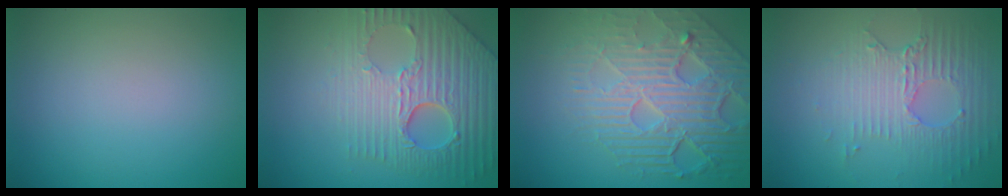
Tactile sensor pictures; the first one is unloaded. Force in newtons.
{"total": 7.2, "press": 5.7, "slide": 4.5}
{"total": 8.7, "press": 5.9, "slide": 6.4}
{"total": 5.2, "press": 3.3, "slide": 4.0}